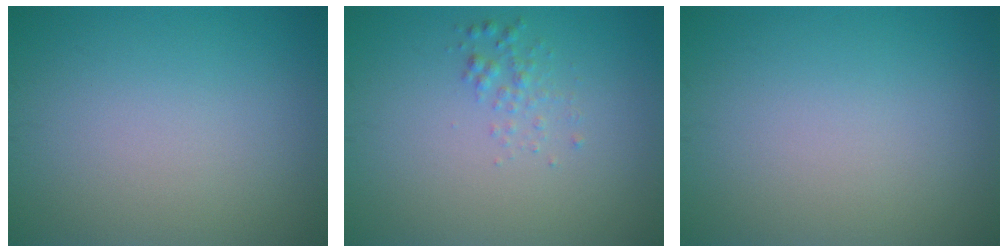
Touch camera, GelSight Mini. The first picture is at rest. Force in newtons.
{"total": 1.2, "press": 1.2, "slide": 0.0}
{"total": 0.0}